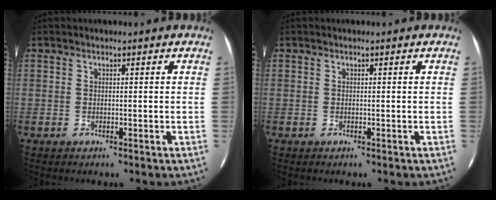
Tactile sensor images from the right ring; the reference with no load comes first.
{"total": 0.0}